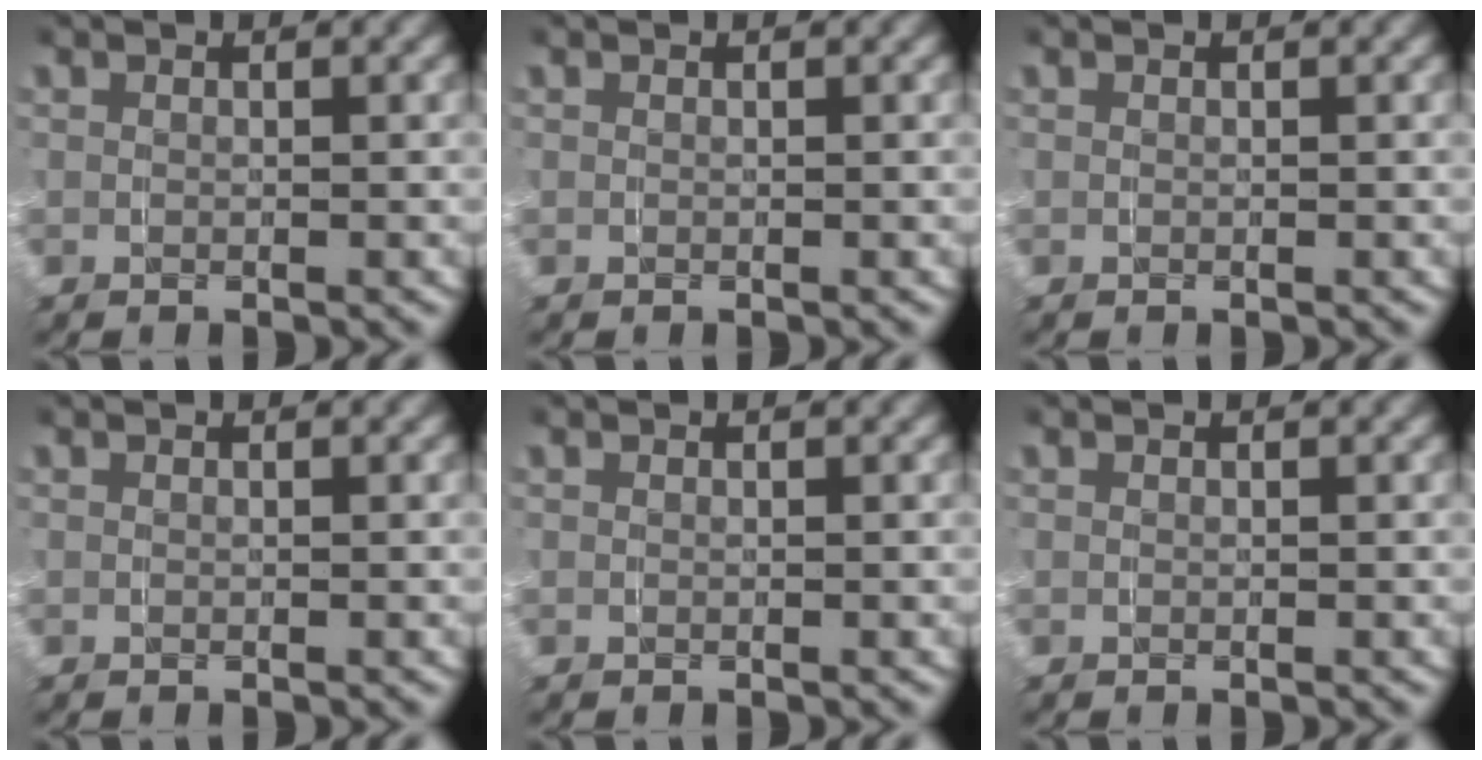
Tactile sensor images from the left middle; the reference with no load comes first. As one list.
[{"total": 0.0}, {"total": 0.0}, {"total": 0.0}, {"total": 0.0}, {"total": 0.0}]